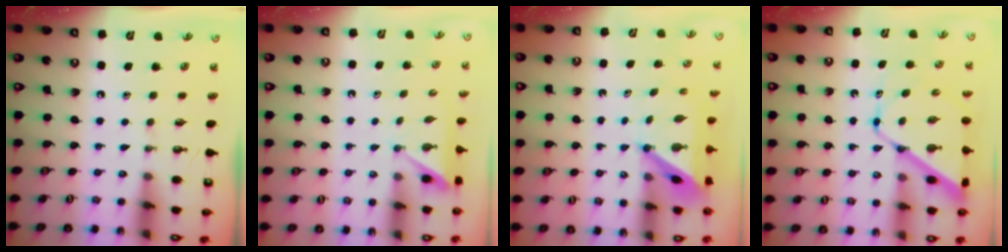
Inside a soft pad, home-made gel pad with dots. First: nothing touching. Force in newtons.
{"total": 3.1, "press": 3.1, "slide": 0.5}
{"total": 6.0, "press": 5.9, "slide": 0.6}
{"total": 11.7, "press": 11.6, "slide": 0.9}